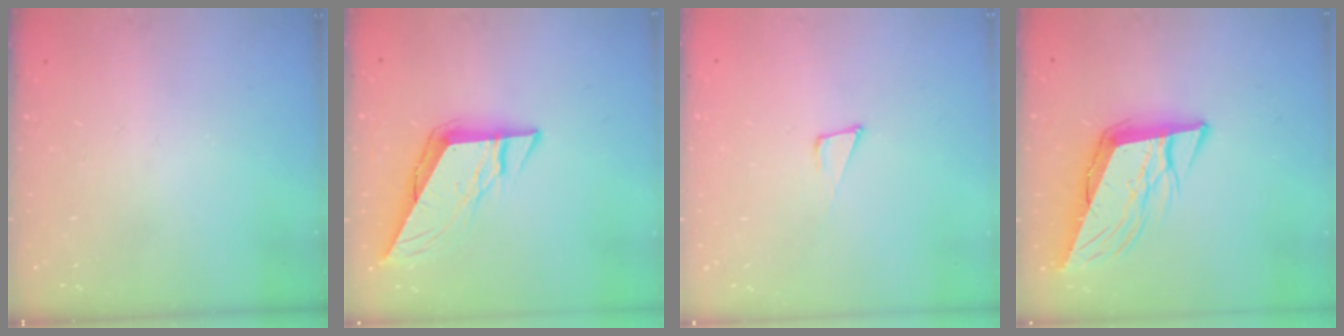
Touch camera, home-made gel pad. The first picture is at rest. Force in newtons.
{"total": 9.4, "press": 9.3, "slide": 0.7}
{"total": 6.3, "press": 6.1, "slide": 1.2}
{"total": 11.8, "press": 11.2, "slide": 3.6}